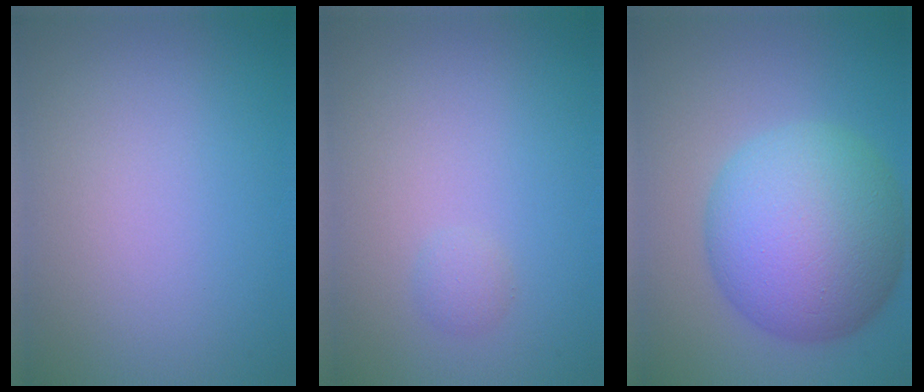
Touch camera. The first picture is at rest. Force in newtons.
{"total": 0.8, "press": 0.8, "slide": 0.1}
{"total": 12.4, "press": 12.4, "slide": 0.1}